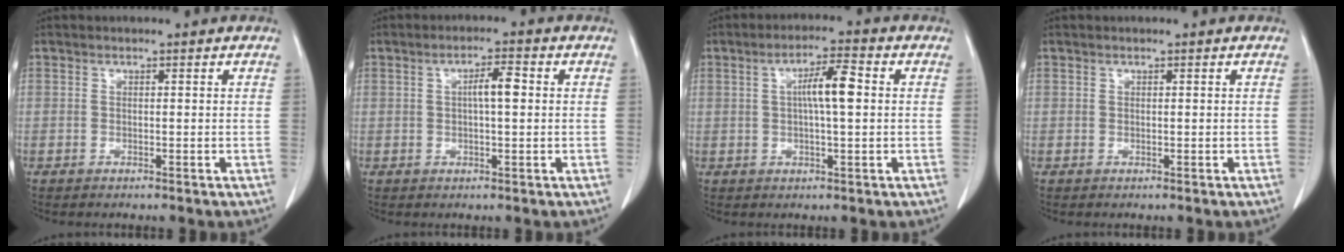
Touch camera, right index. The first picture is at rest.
{"total": 3.7, "force": [0.5, 0.7, 3.6], "torque": [-0.060, 0.006, 0.007]}
{"total": 6.0, "force": [0.8, 0.8, 5.9], "torque": [-0.102, 0.011, 0.013]}
{"total": 0.0}